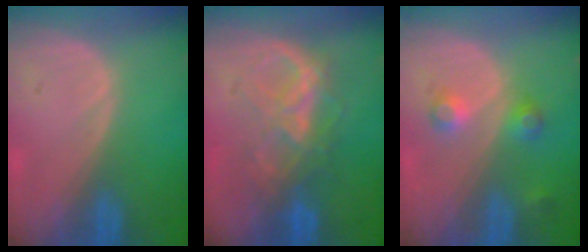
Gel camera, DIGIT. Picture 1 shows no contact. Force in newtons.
{"total": 6.4, "press": 6.4, "slide": 0.7}
{"total": 3.6, "press": 3.4, "slide": 1.1}